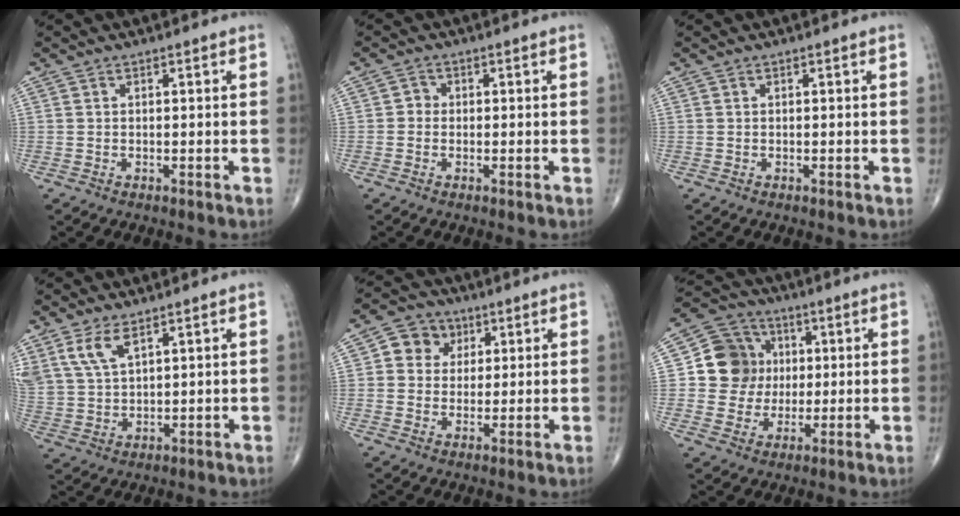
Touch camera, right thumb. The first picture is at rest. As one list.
[{"total": 1.5, "force": [-0.3, 1.3, 0.6], "torque": [0.002, 0.005, -0.010]}, {"total": 0.0}, {"total": 6.6, "force": [4.0, 2.8, 4.3], "torque": [-0.089, -0.013, 0.091]}, {"total": 6.6, "force": [2.0, 5.8, 2.4], "torque": [-0.001, 0.001, 0.028]}, {"total": 11.3, "force": [1.3, 10.5, 3.9], "torque": [-0.028, 0.008, 0.021]}]